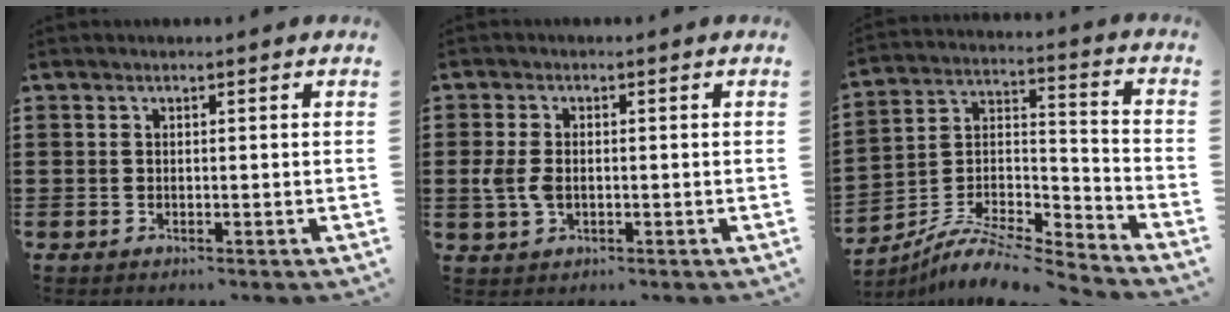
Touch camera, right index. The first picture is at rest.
{"total": 4.0, "force": [-0.4, 2.5, 3.1], "torque": [-0.088, -0.004, -0.015]}
{"total": 8.4, "force": [-7.7, 1.7, 3.0], "torque": [-0.060, 0.009, -0.156]}